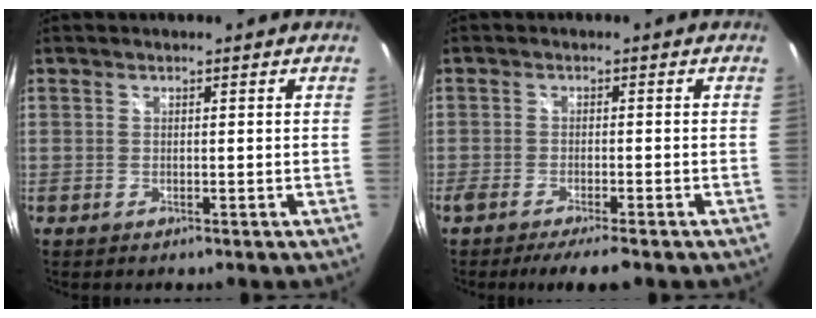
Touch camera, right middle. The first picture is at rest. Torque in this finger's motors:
{"motor_torque": [0.72, -0.63, 0.10, 0.04]}